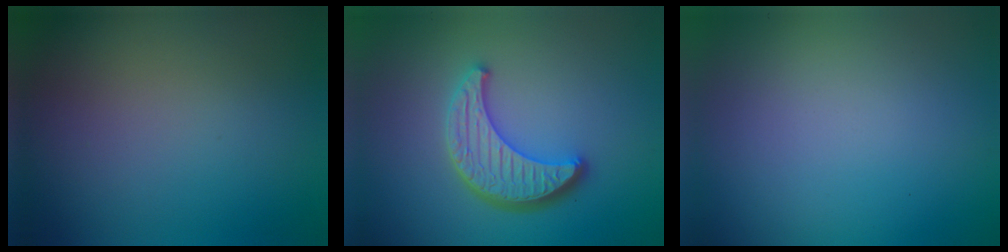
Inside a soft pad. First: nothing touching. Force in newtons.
{"total": 4.5, "press": 3.8, "slide": 2.4}
{"total": 0.0}